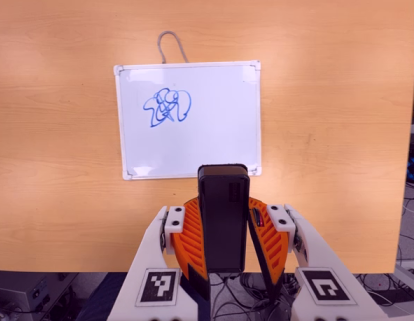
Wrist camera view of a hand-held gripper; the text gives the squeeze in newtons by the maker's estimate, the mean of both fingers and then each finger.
{"total": 8.0, "left": 7.6, "right": 8.3}